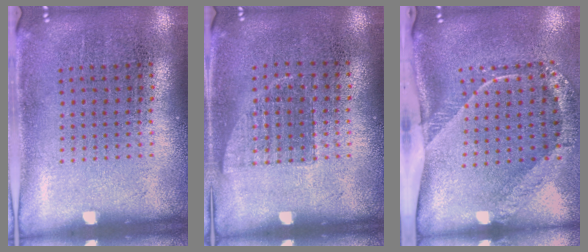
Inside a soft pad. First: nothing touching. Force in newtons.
{"total": 0.6, "press": 0.5, "slide": 0.2}
{"total": 2.6, "press": 1.7, "slide": 2.0}